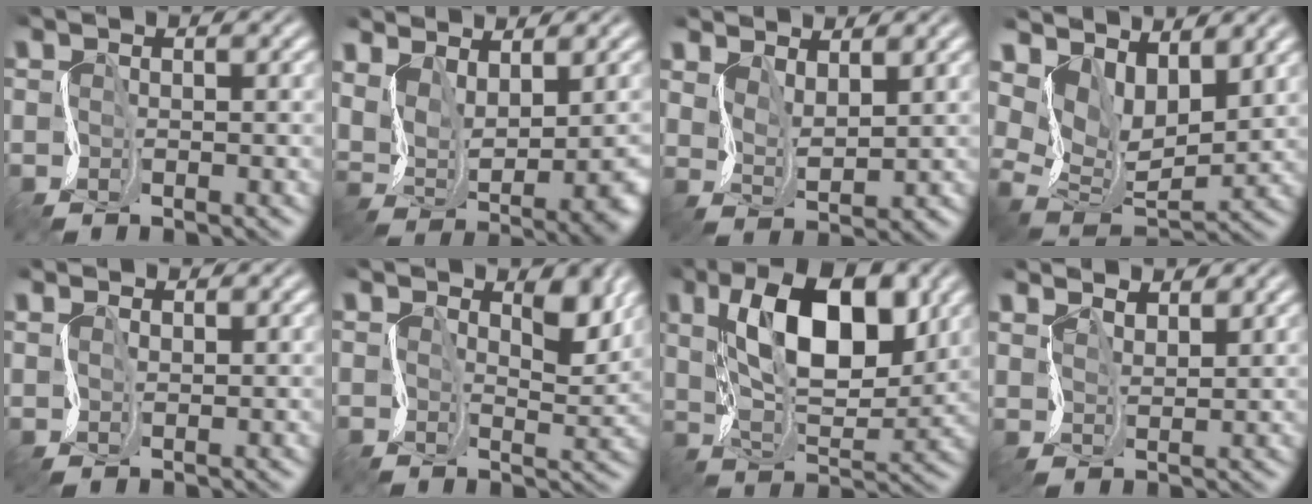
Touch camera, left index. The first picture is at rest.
{"total": 6.2, "force": [2.4, 3.1, 4.8], "torque": [-0.098, -0.008, 0.058]}
{"total": 3.0, "force": [2.5, 1.0, 1.3], "torque": [-0.037, -0.002, 0.053]}
{"total": 6.2, "force": [4.0, 3.3, 3.5], "torque": [-0.076, -0.010, 0.074]}
{"total": 1.1, "force": [1.0, 0.4, -0.1], "torque": [0.001, 0.002, 0.023]}
{"total": 3.2, "force": [2.0, 1.4, 2.0], "torque": [-0.029, -0.005, 0.035]}
{"total": 9.8, "force": [4.1, 4.4, 7.8], "torque": [-0.126, 0.004, 0.068]}
{"total": 2.8, "force": [2.8, 0.6, 0.2], "torque": [-0.018, 0.002, 0.055]}